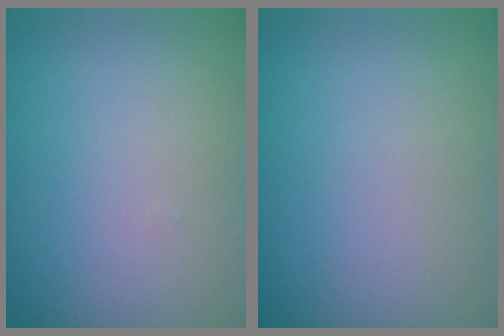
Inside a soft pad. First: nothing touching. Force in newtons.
{"total": 0.0}